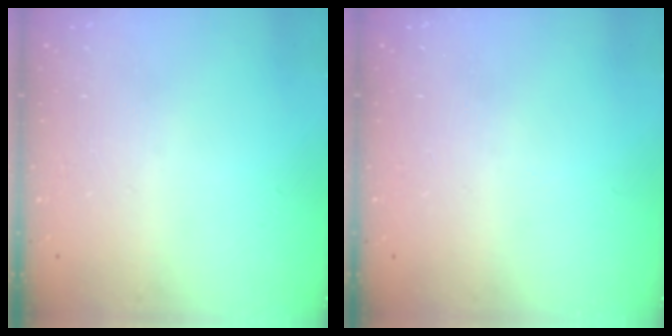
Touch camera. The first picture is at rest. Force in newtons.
{"total": 0.0}